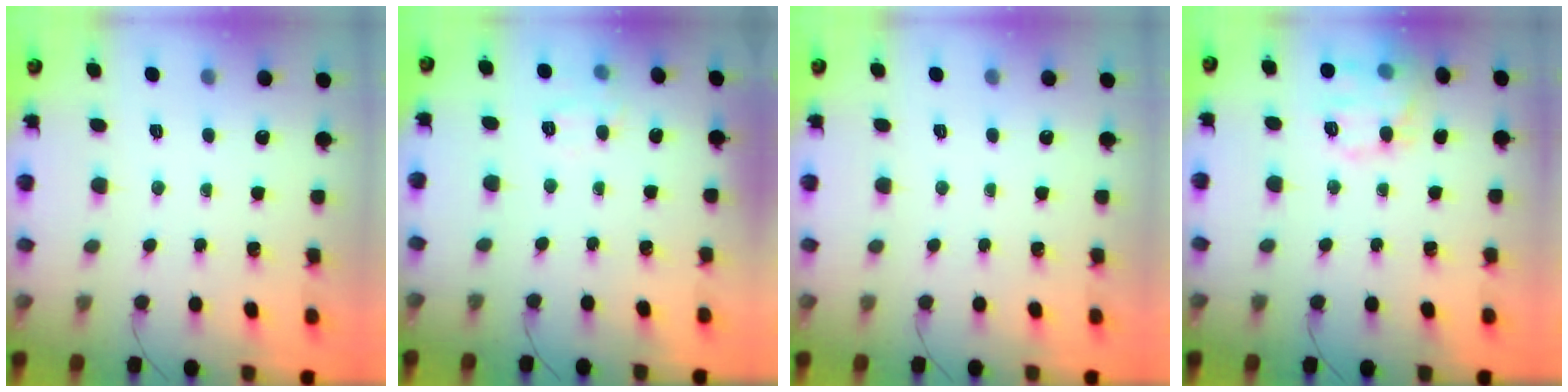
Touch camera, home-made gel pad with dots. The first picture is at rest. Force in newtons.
{"total": 7.2, "press": 7.1, "slide": 1.1}
{"total": 0.0}
{"total": 13.5, "press": 13.5, "slide": 0.5}